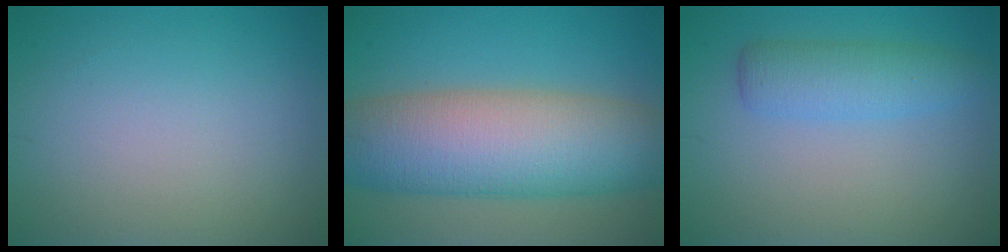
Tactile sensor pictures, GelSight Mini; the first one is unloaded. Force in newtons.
{"total": 12.1, "press": 12.1, "slide": 0.6}
{"total": 3.4, "press": 3.4, "slide": 0.1}